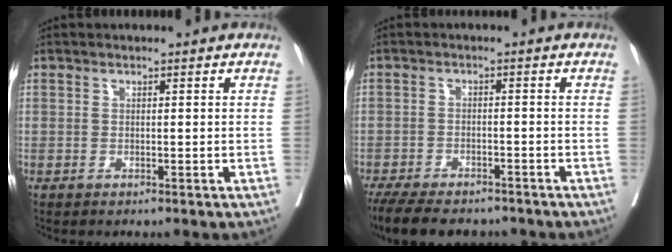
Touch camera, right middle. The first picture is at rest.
{"total": 12.5, "force": [-10.4, 4.2, 5.6], "torque": [-0.108, -0.011, -0.149]}